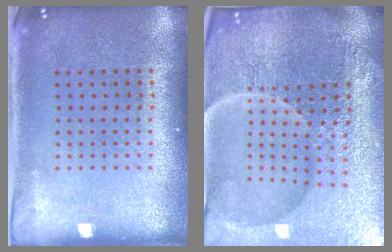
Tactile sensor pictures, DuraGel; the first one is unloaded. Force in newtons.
{"total": 5.9, "press": 5.4, "slide": 2.4}